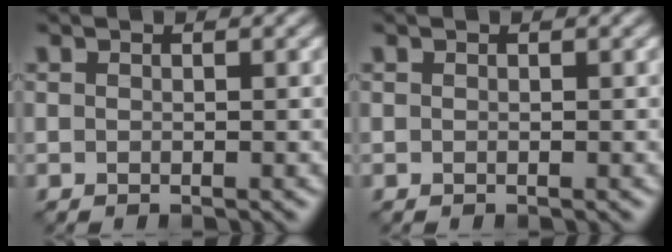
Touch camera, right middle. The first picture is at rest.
{"total": 0.0}